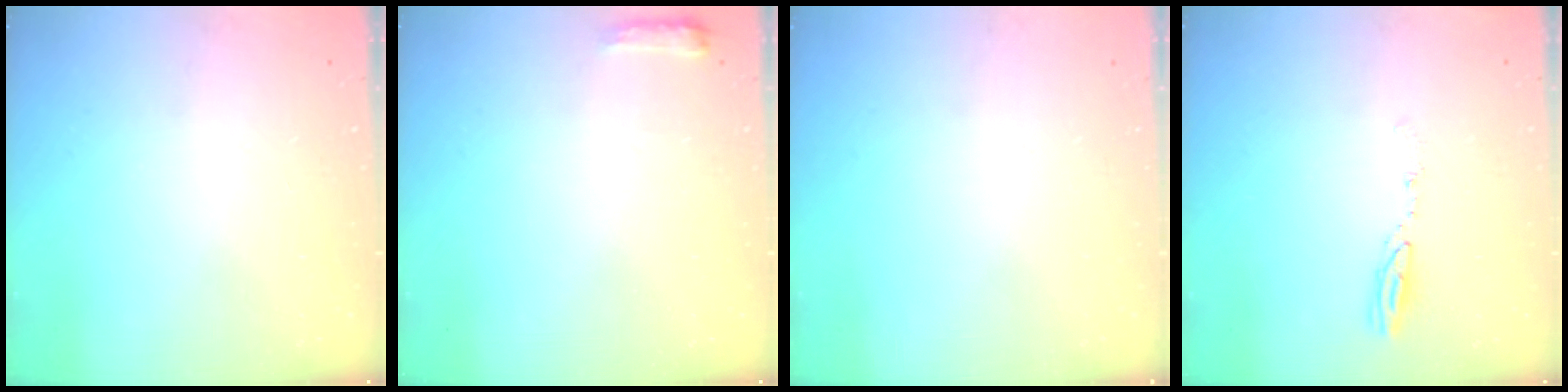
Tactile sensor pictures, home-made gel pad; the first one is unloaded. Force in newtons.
{"total": 4.8, "press": 4.8, "slide": 0.8}
{"total": 0.0}
{"total": 4.8, "press": 4.8, "slide": 0.4}